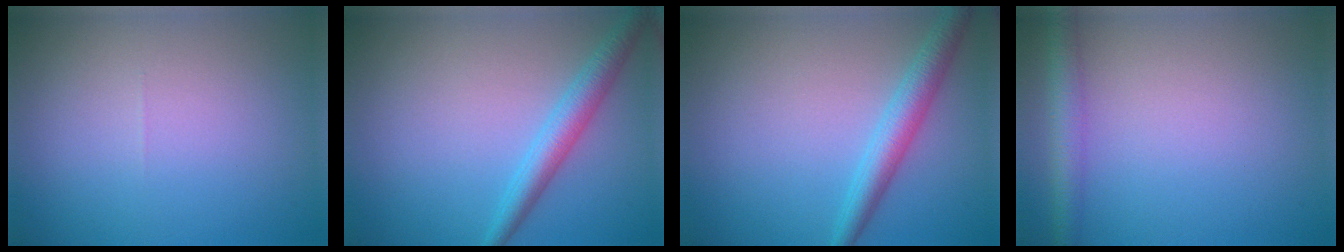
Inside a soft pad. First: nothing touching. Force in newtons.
{"total": 3.1, "press": 3.1, "slide": 0.0}
{"total": 3.3, "press": 3.3, "slide": 0.1}
{"total": 3.0, "press": 3.0, "slide": 0.1}